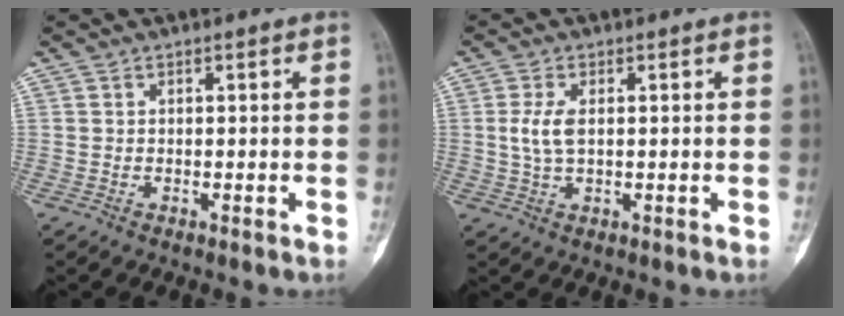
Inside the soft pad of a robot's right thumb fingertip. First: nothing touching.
{"total": 4.6, "force": [0.5, 2.2, 3.9], "torque": [-0.085, 0.002, 0.012]}